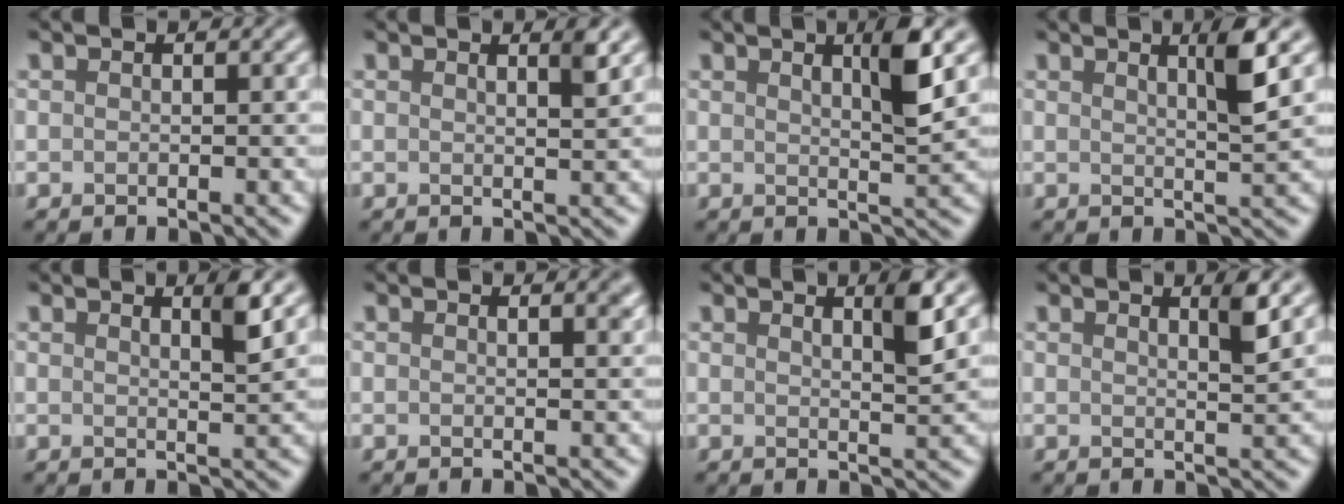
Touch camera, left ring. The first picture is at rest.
{"total": 1.4, "force": [0.9, 0.4, 1.1], "torque": [-0.006, 0.001, 0.010]}
{"total": 3.4, "force": [1.5, 0.4, 3.0], "torque": [-0.043, -0.002, 0.026]}
{"total": 3.0, "force": [1.4, 0.3, 2.6], "torque": [-0.034, 0.002, 0.022]}
{"total": 2.0, "force": [1.2, 0.4, 1.6], "torque": [-0.016, 0.000, 0.016]}
{"total": 1.2, "force": [0.8, 0.4, 0.8], "torque": [-0.005, 0.000, 0.013]}
{"total": 2.5, "force": [1.4, 0.4, 2.0], "torque": [-0.022, 0.000, 0.019]}
{"total": 2.0, "force": [1.2, 0.4, 1.6], "torque": [-0.016, 0.000, 0.016]}